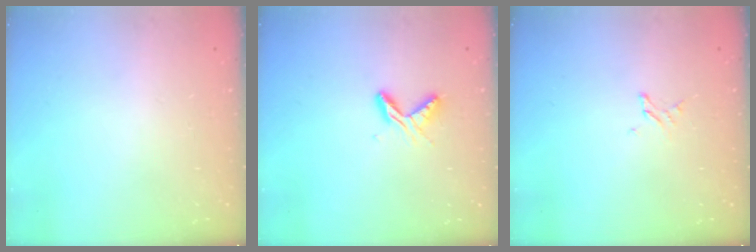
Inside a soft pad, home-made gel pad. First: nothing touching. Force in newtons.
{"total": 6.1, "press": 6.1, "slide": 0.7}
{"total": 1.6, "press": 1.6, "slide": 0.2}